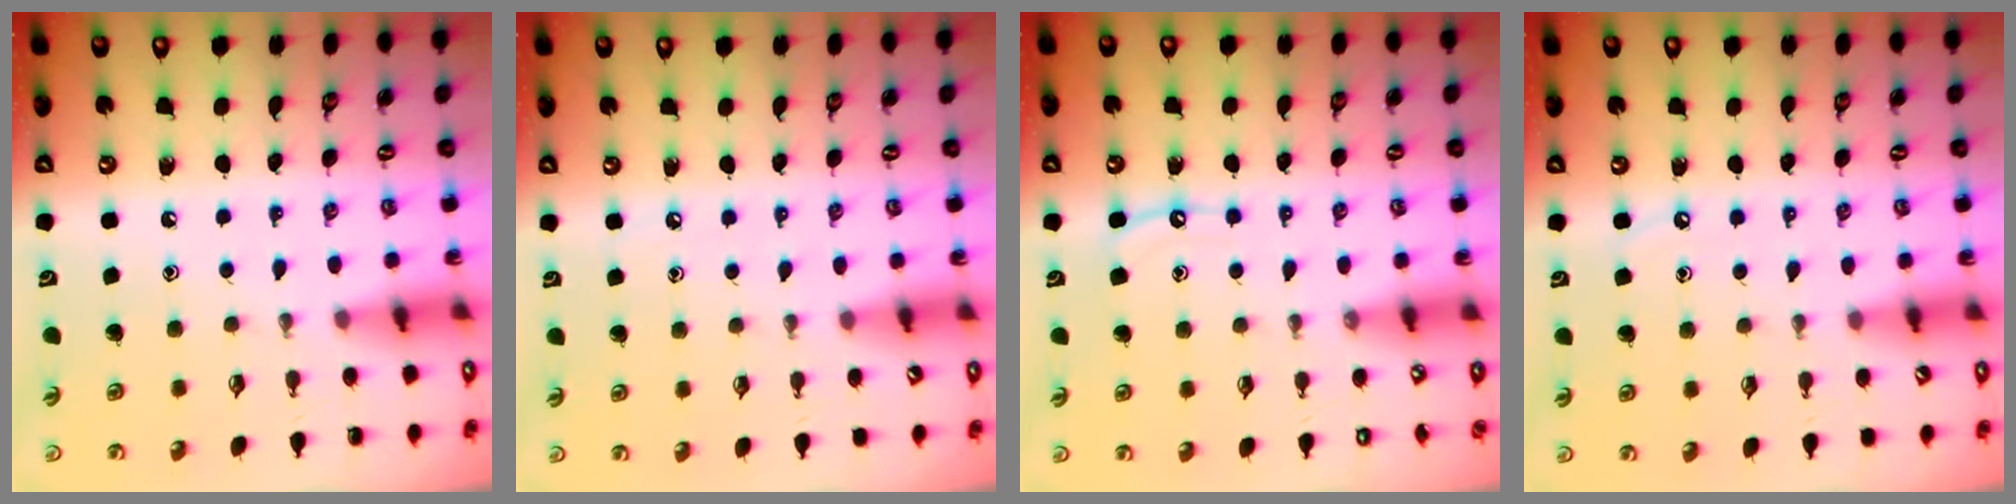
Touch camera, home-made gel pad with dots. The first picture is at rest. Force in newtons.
{"total": 2.5, "press": 2.4, "slide": 0.4}
{"total": 5.1, "press": 5.1, "slide": 0.6}
{"total": 2.9, "press": 2.8, "slide": 0.5}